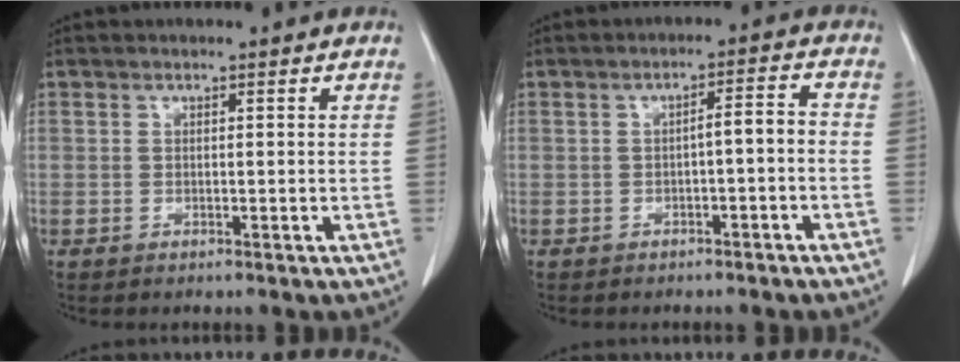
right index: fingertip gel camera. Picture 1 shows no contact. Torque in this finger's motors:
{"motor_torque": [0.37, -0.30, 0.15, 0.05]}